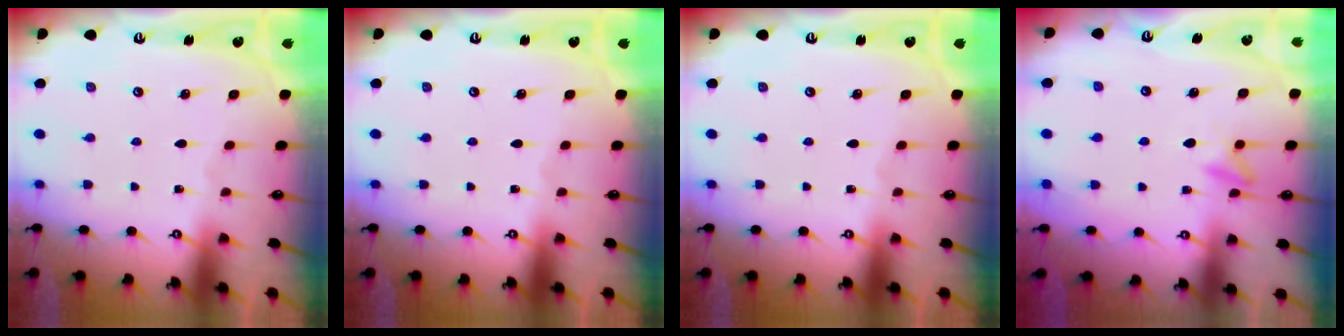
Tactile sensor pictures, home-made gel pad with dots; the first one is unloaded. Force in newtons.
{"total": 0.0}
{"total": 0.0}
{"total": 6.7, "press": 6.6, "slide": 1.2}